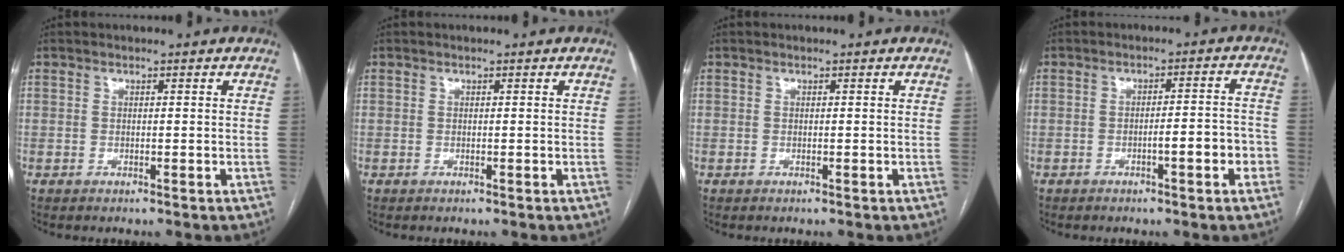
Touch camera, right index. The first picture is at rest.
{"total": 0.0}
{"total": 0.0}
{"total": 5.5, "force": [-2.2, 0.8, 5.0], "torque": [-0.066, 0.015, -0.029]}